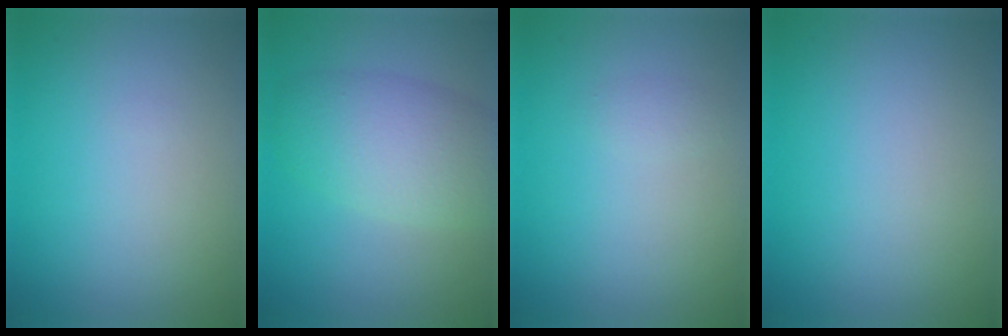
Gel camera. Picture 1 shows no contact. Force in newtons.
{"total": 6.4, "press": 6.4, "slide": 0.1}
{"total": 0.8, "press": 0.8, "slide": 0.0}
{"total": 0.0}